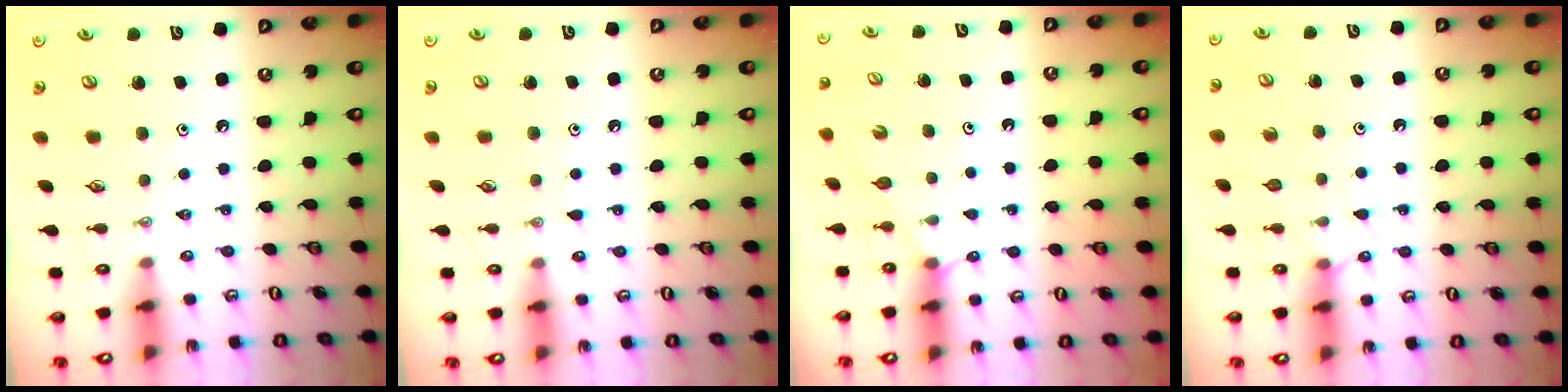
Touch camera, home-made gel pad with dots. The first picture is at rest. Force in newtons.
{"total": 5.3, "press": 5.3, "slide": 0.6}
{"total": 2.6, "press": 2.5, "slide": 0.5}
{"total": 4.1, "press": 4.1, "slide": 0.6}